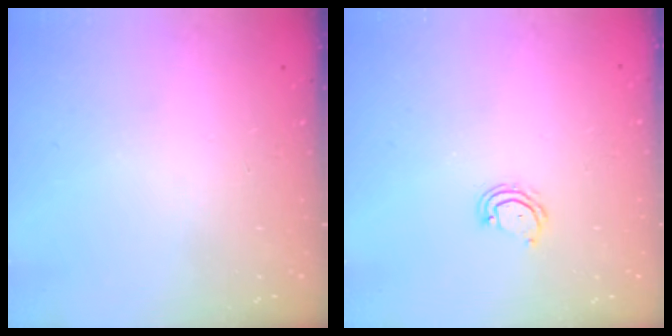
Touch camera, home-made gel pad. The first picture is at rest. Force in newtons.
{"total": 4.2, "press": 4.1, "slide": 0.4}